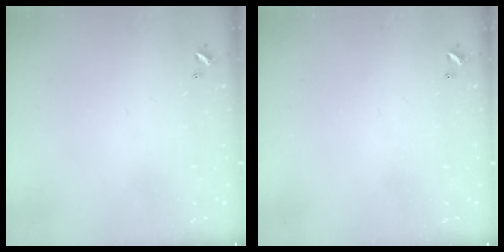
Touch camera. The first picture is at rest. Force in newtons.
{"total": 0.0}